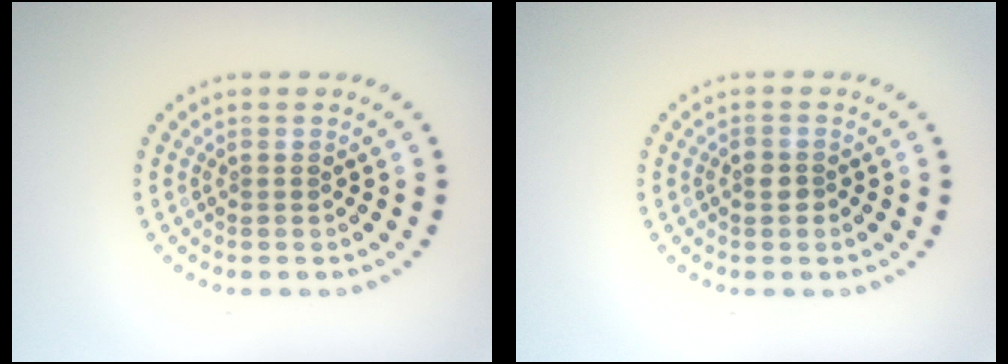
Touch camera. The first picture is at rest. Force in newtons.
{"total": 1.4, "press": 1.3, "slide": 0.4}